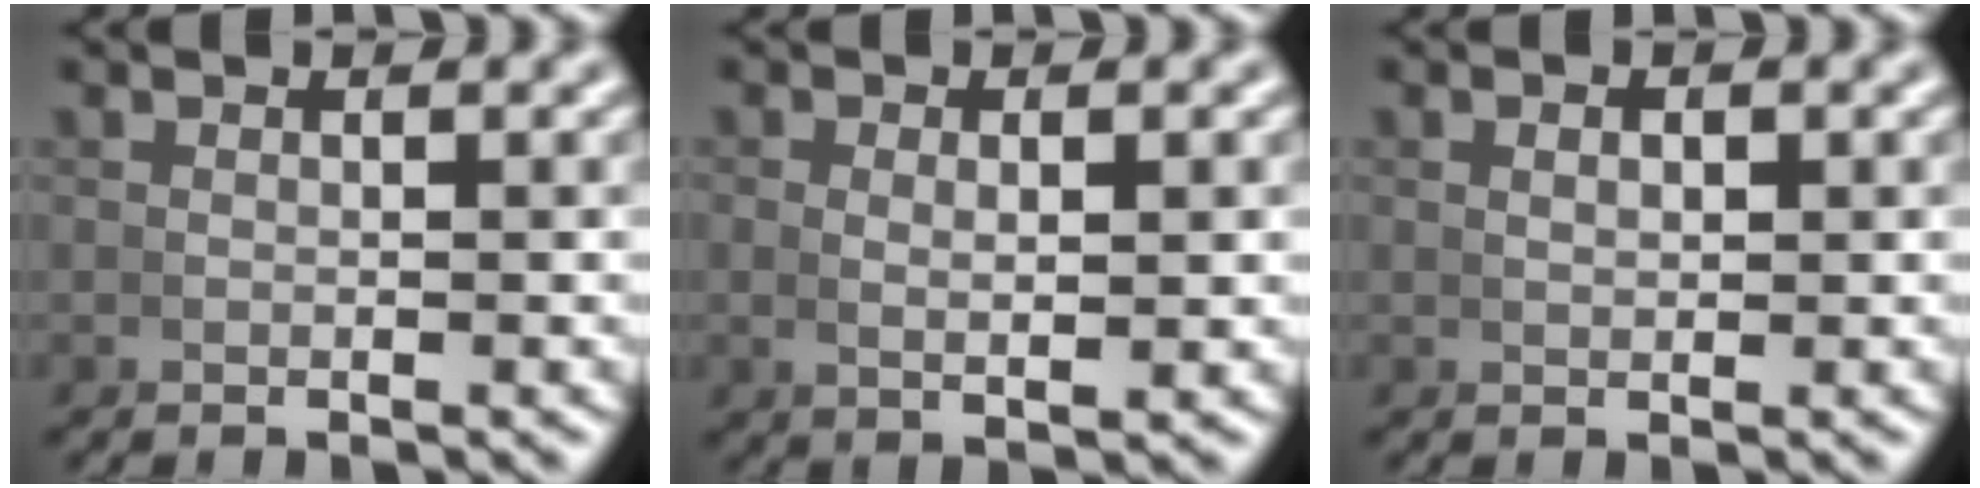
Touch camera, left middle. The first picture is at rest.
{"total": 1.8, "force": [0.5, 0.5, 1.6], "torque": [-0.033, -0.010, 0.017]}
{"total": 0.9, "force": [0.4, 0.4, 0.7], "torque": [-0.009, -0.001, 0.010]}